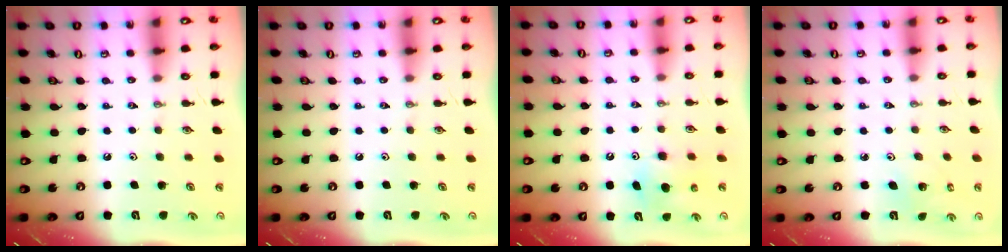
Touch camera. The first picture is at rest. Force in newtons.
{"total": 0.0}
{"total": 6.9, "press": 6.8, "slide": 1.3}
{"total": 2.1, "press": 2.1, "slide": 0.1}